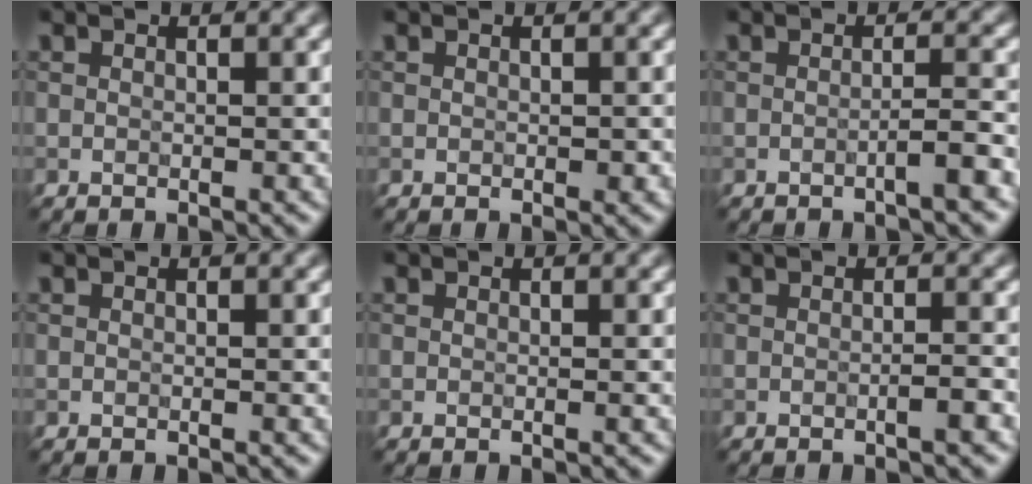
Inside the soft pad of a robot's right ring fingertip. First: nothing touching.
{"total": 0.6, "force": [-0.1, 0.4, 0.4], "torque": [-0.007, -0.002, 0.000]}
{"total": 2.1, "force": [-0.8, 0.3, 1.9], "torque": [-0.024, 0.006, -0.020]}
{"total": 0.0}
{"total": 0.0}
{"total": 1.4, "force": [-0.5, 0.2, 1.2], "torque": [-0.016, 0.001, -0.011]}